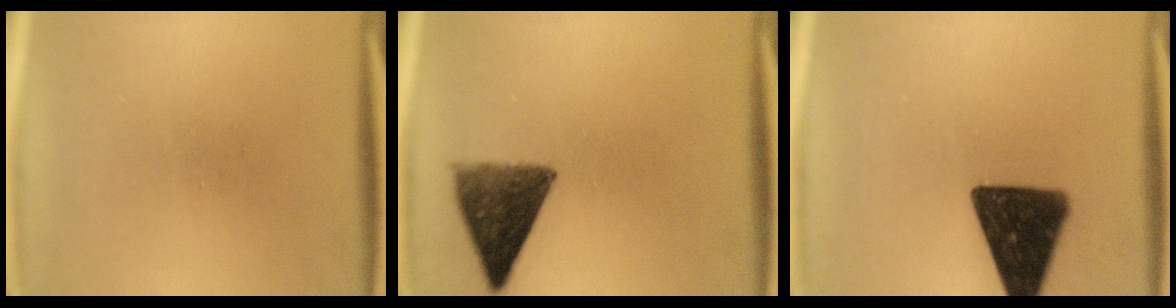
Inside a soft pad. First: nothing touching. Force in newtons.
{"total": 9.3}
{"total": 16.3}